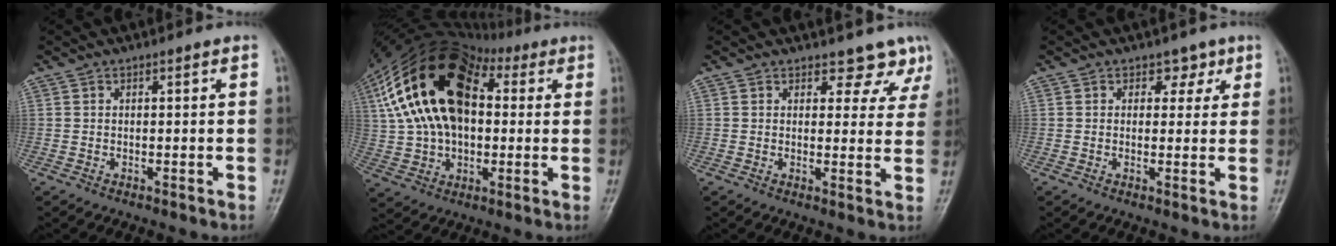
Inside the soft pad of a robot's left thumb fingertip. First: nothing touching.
{"total": 24.3, "force": [4.4, 15.5, 18.2], "torque": [-0.331, 0.029, 0.072]}
{"total": 5.8, "force": [4.8, 3.2, 0.6], "torque": [0.033, -0.028, 0.042]}
{"total": 3.3, "force": [1.7, 2.7, 1.1], "torque": [0.014, -0.005, 0.018]}